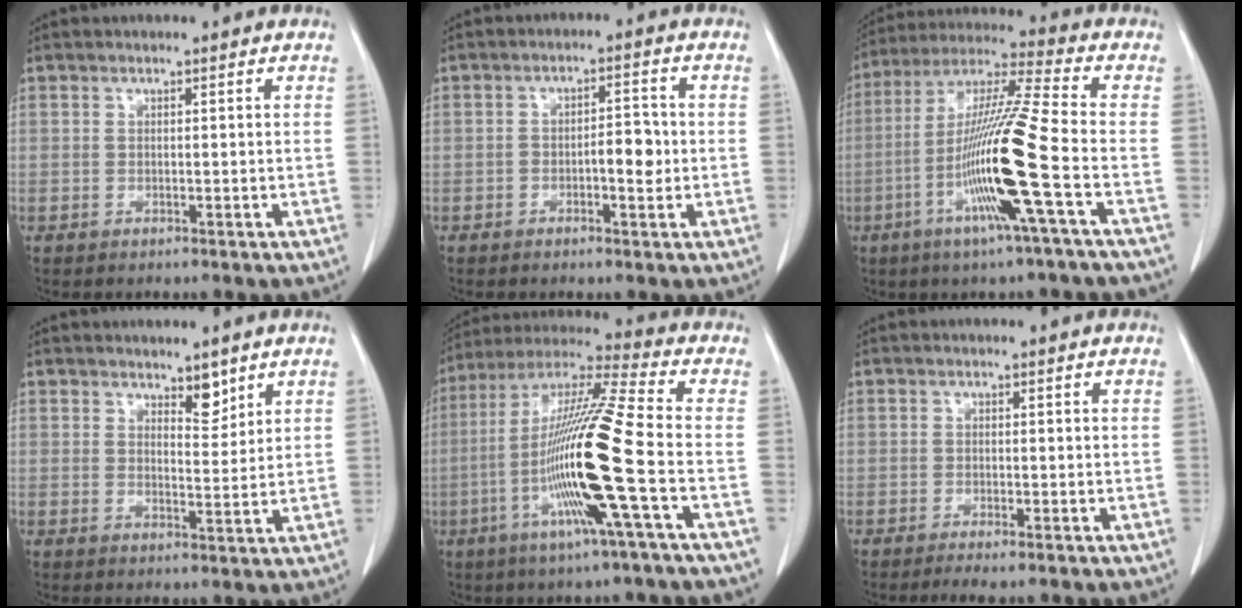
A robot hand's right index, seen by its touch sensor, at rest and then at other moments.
{"total": 4.2, "force": [-0.9, 1.4, 3.8], "torque": [-0.053, 0.007, -0.012]}
{"total": 16.1, "force": [-4.8, -1.6, 15.3], "torque": [-0.298, -0.013, -0.102]}
{"total": 3.2, "force": [2.7, 0.8, 1.5], "torque": [-0.025, -0.011, 0.049]}
{"total": 18.1, "force": [-4.7, -1.3, 17.4], "torque": [-0.340, -0.012, -0.103]}
{"total": 2.6, "force": [-2.0, 0.0, 1.7], "torque": [-0.023, -0.005, -0.030]}